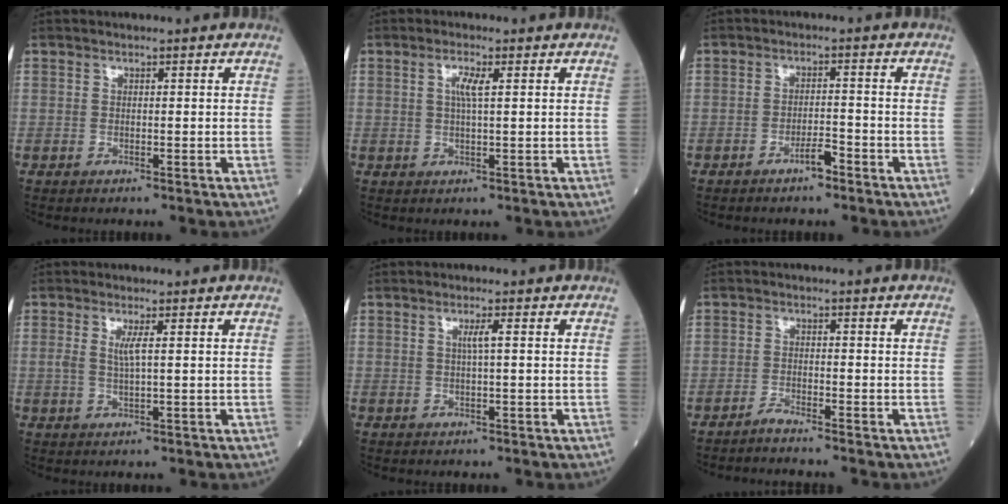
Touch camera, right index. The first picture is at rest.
{"total": 2.5, "force": [0.7, 0.2, 2.4], "torque": [-0.051, 0.001, 0.013]}
{"total": 2.6, "force": [-2.0, 0.5, 1.7], "torque": [-0.028, 0.002, -0.035]}
{"total": 2.2, "force": [0.4, 0.0, 2.1], "torque": [-0.049, -0.001, 0.010]}
{"total": 1.4, "force": [0.2, -0.3, 1.4], "torque": [-0.026, -0.001, 0.003]}
{"total": 1.8, "force": [-1.7, -0.5, 0.3], "torque": [-0.011, -0.005, -0.035]}